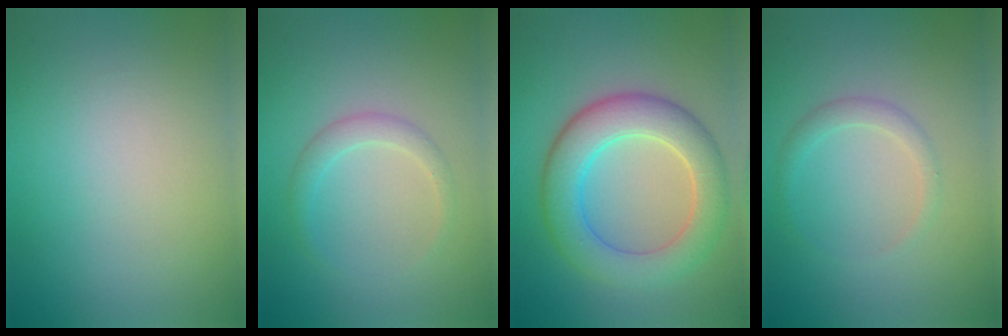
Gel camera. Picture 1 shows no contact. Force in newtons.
{"total": 1.7, "press": 1.7, "slide": 0.1}
{"total": 6.7, "press": 6.7, "slide": 0.2}
{"total": 1.5, "press": 1.5, "slide": 0.0}